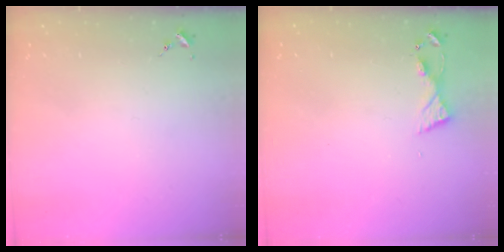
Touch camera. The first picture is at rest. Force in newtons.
{"total": 5.1, "press": 5.1, "slide": 0.5}